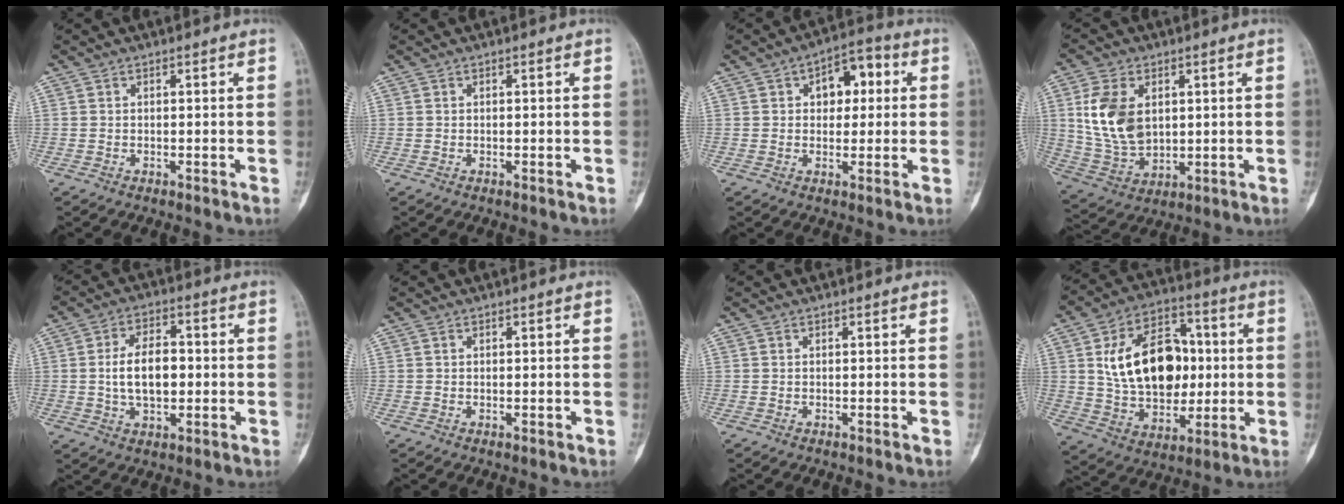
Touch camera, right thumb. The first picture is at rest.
{"total": 0.0}
{"total": 8.3, "force": [2.0, 5.3, 6.0], "torque": [-0.050, 0.017, 0.021]}
{"total": 12.6, "force": [2.5, 8.2, 9.2], "torque": [-0.172, -0.009, 0.058]}
{"total": 9.5, "force": [-0.3, 5.5, 7.7], "torque": [-0.125, 0.013, -0.007]}
{"total": 0.0}
{"total": 0.0}
{"total": 20.5, "force": [2.4, 13.7, 15.1], "torque": [-0.208, 0.011, 0.047]}